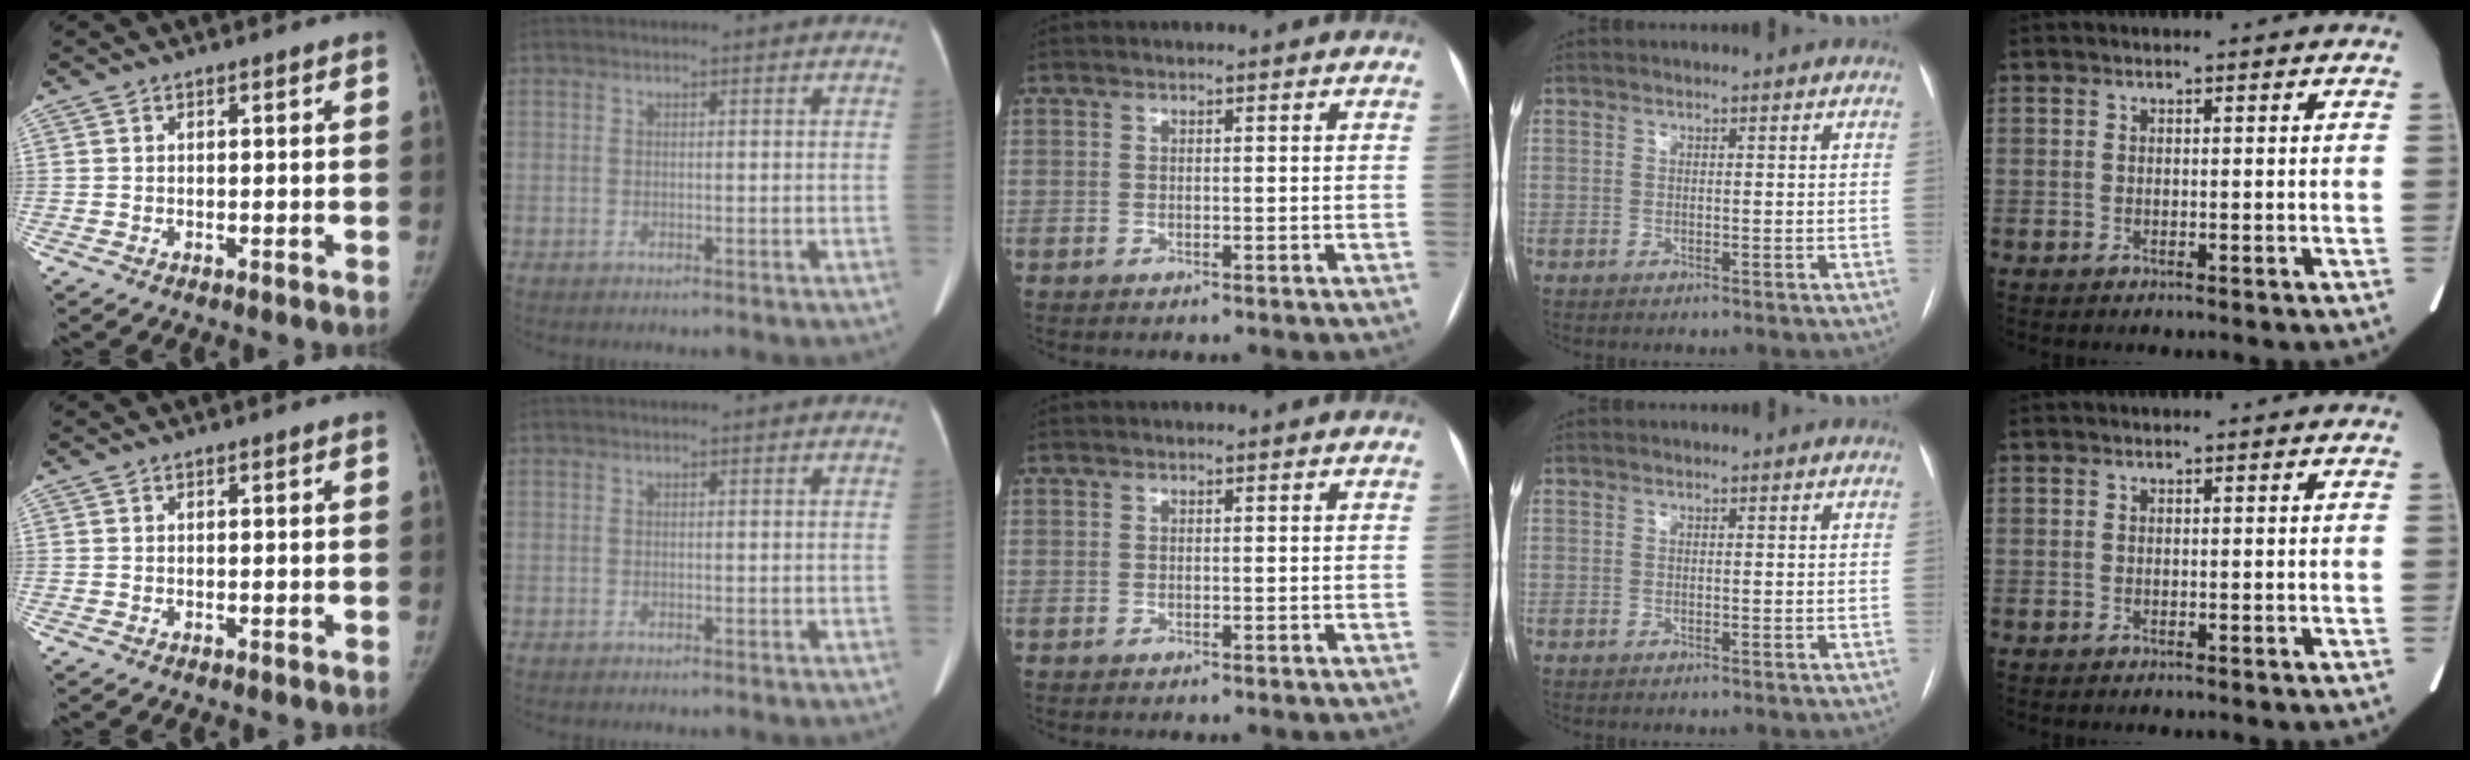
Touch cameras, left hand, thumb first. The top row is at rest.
{}